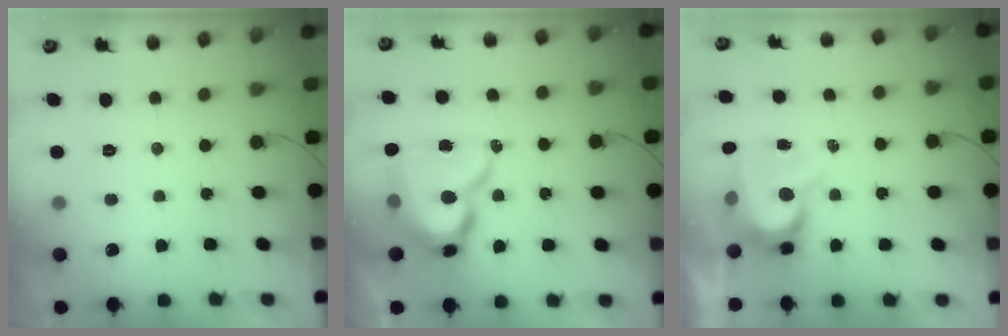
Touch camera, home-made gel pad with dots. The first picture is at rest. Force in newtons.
{"total": 15.5, "press": 15.4, "slide": 1.5}
{"total": 9.7, "press": 9.7, "slide": 0.9}